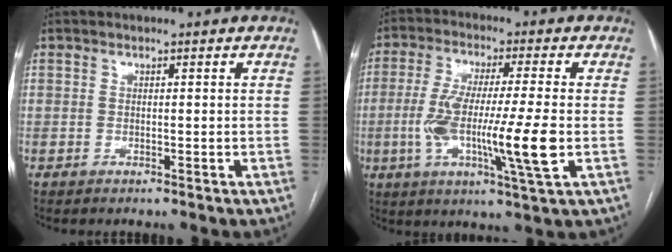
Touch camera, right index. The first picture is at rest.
{"total": 13.7, "force": [-2.4, 0.5, 13.5], "torque": [-0.256, -0.011, -0.048]}